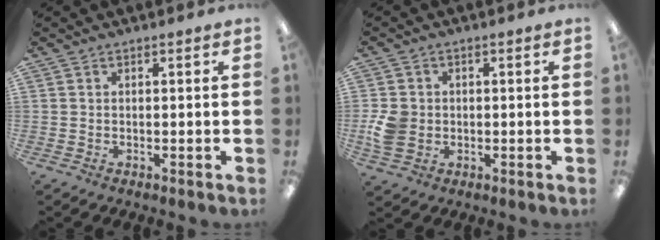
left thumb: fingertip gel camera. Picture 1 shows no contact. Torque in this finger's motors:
{"motor_torque": [-0.12, 0.12, 0.34, -0.34, 0.02]}